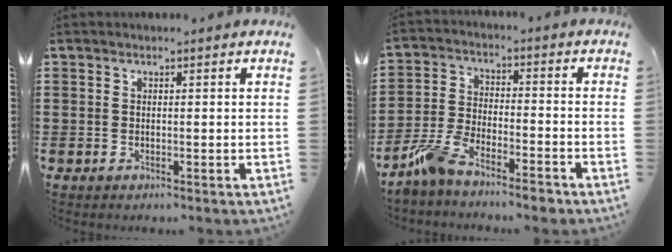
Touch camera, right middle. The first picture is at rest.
{"total": 6.9, "force": [-5.8, 1.1, 3.6], "torque": [-0.085, -0.001, -0.114]}